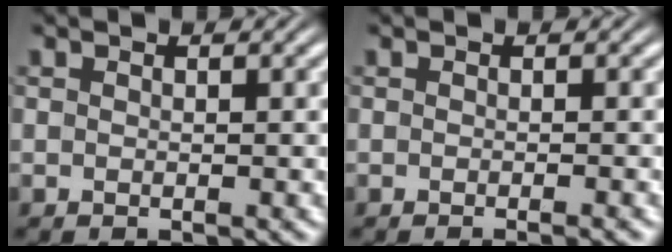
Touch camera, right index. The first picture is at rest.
{"total": 1.1, "force": [-0.9, -0.2, 0.5], "torque": [-0.002, 0.003, -0.016]}